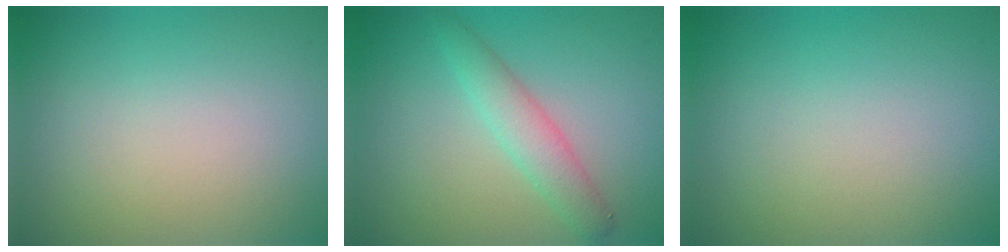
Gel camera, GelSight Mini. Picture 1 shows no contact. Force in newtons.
{"total": 2.8, "press": 2.8, "slide": 0.1}
{"total": 0.0}